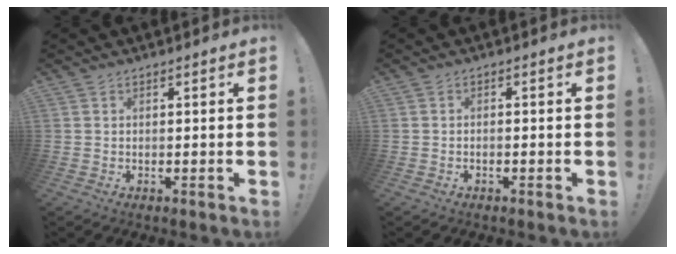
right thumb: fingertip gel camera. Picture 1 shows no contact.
{"total": 1.3, "force": [-1.1, -0.1, 0.7], "torque": [-0.020, 0.004, -0.018]}